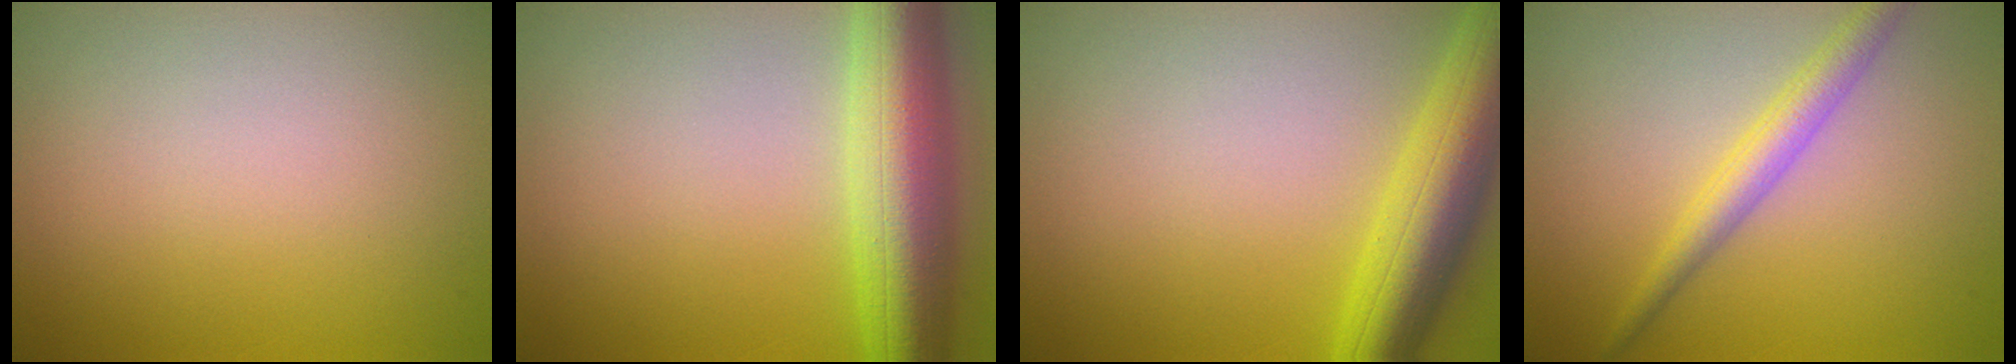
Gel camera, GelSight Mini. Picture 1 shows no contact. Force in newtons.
{"total": 8.9, "press": 8.9, "slide": 0.4}
{"total": 7.5, "press": 7.5, "slide": 0.4}
{"total": 2.9, "press": 2.9, "slide": 0.0}